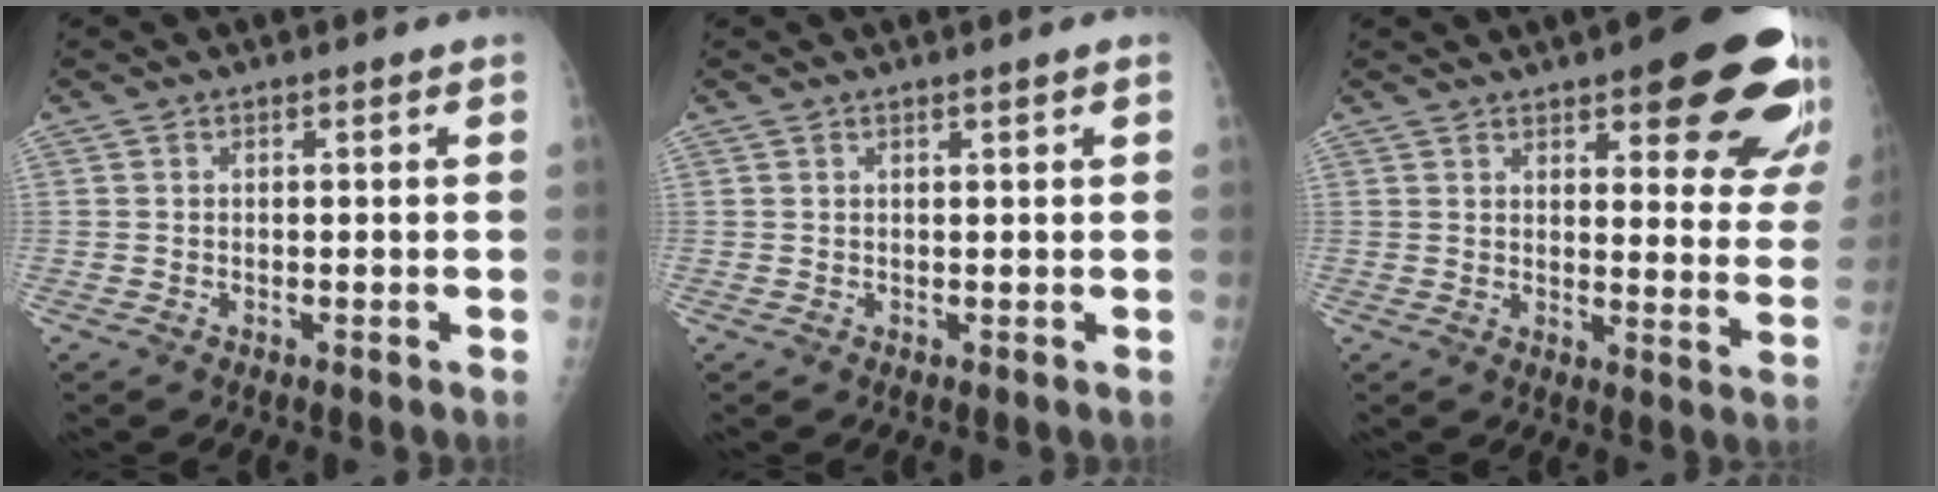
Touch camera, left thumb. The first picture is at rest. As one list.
[{"total": 1.0, "force": [0.6, 0.0, 0.7], "torque": [-0.010, -0.002, 0.011]}, {"total": 21.5, "force": [12.4, 6.5, 16.3], "torque": [-0.168, -0.049, 0.148]}]